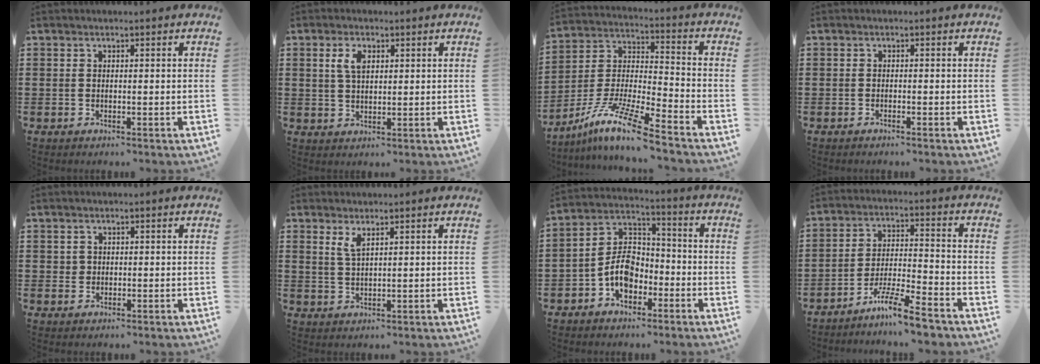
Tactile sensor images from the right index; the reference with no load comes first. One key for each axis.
{"total": 3.5, "fx": 1.2, "fy": 1.7, "fz": 2.8, "tx": -0.063, "ty": 0.009, "tz": 0.020}
{"total": 11.1, "fx": -8.9, "fy": 0.4, "fz": 6.7, "tx": -0.135, "ty": 0.004, "tz": -0.181}
{"total": 0.7, "fx": -0.6, "fy": -0.2, "fz": 0.2, "tx": -0.004, "ty": -0.002, "tz": -0.012}
{"total": 0.8, "fx": 0.3, "fy": 0.7, "fz": 0.2, "tx": -0.006, "ty": 0.003, "tz": 0.006}
{"total": 2.1, "fx": 1.4, "fy": 0.5, "fz": 1.5, "tx": -0.033, "ty": 0.002, "tz": 0.024}
{"total": 7.5, "fx": -3.1, "fy": 5.1, "fz": 4.5, "tx": -0.110, "ty": 0.010, "tz": -0.063}
{"total": 7.5, "fx": -6.4, "fy": 0.0, "fz": 3.9, "tx": -0.084, "ty": -0.004, "tz": -0.124}